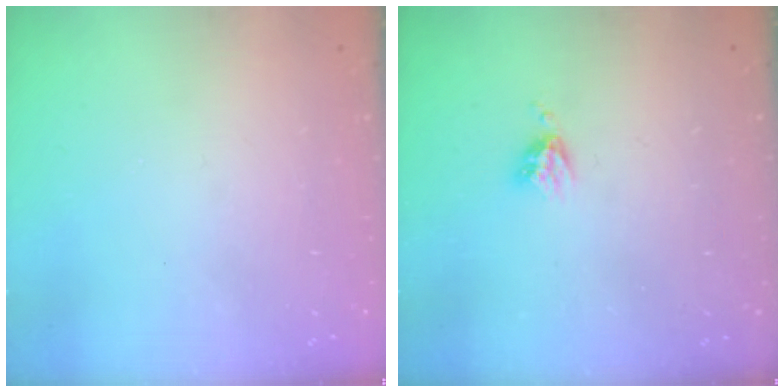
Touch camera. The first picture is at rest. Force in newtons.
{"total": 3.3, "press": 3.3, "slide": 0.4}